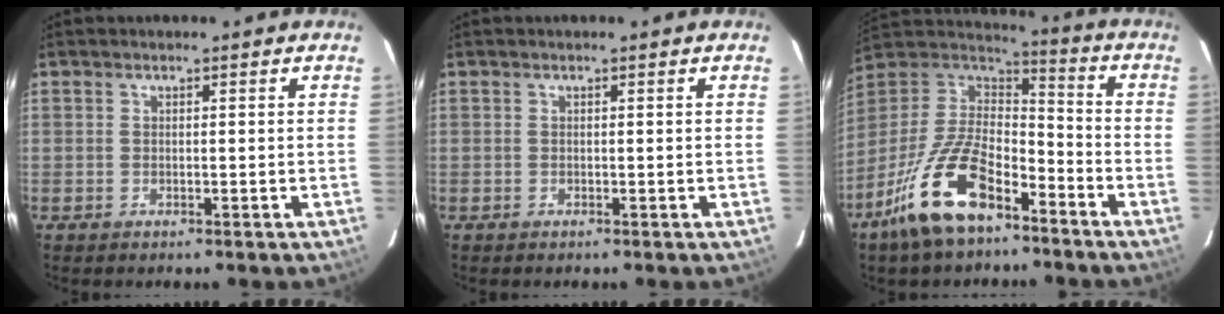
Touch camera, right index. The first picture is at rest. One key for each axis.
{"total": 0.0}
{"total": 15.6, "fx": -9.7, "fy": 6.1, "fz": 10.5, "tx": -0.218, "ty": 0.007, "tz": -0.185}